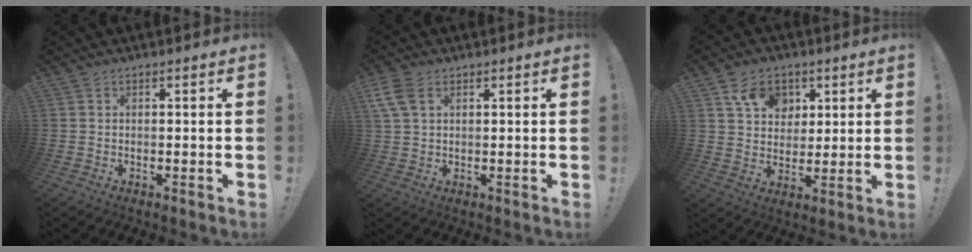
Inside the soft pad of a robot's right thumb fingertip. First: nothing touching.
{"total": 5.8, "force": [2.6, 3.5, 3.9], "torque": [-0.082, -0.001, 0.052]}
{"total": 11.1, "force": [5.3, 8.4, 5.0], "torque": [-0.078, -0.014, 0.102]}